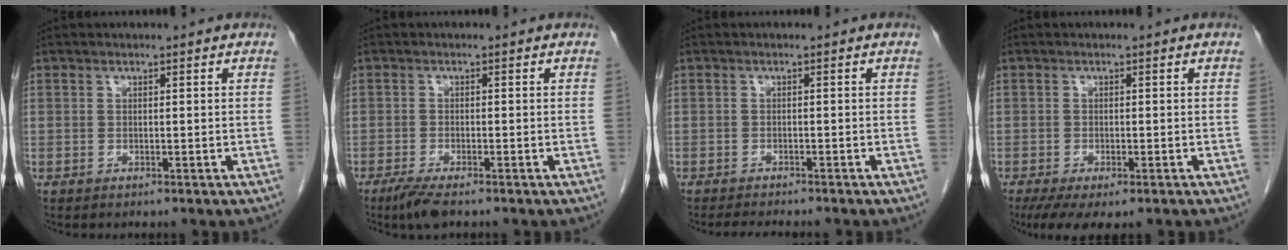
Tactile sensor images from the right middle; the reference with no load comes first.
{"total": 3.8, "force": [-2.8, 0.5, 2.6], "torque": [-0.053, -0.012, -0.051]}
{"total": 4.8, "force": [-4.3, 0.5, 2.1], "torque": [-0.024, -0.008, -0.059]}
{"total": 6.7, "force": [-4.5, 2.2, 4.4], "torque": [-0.064, -0.015, -0.070]}